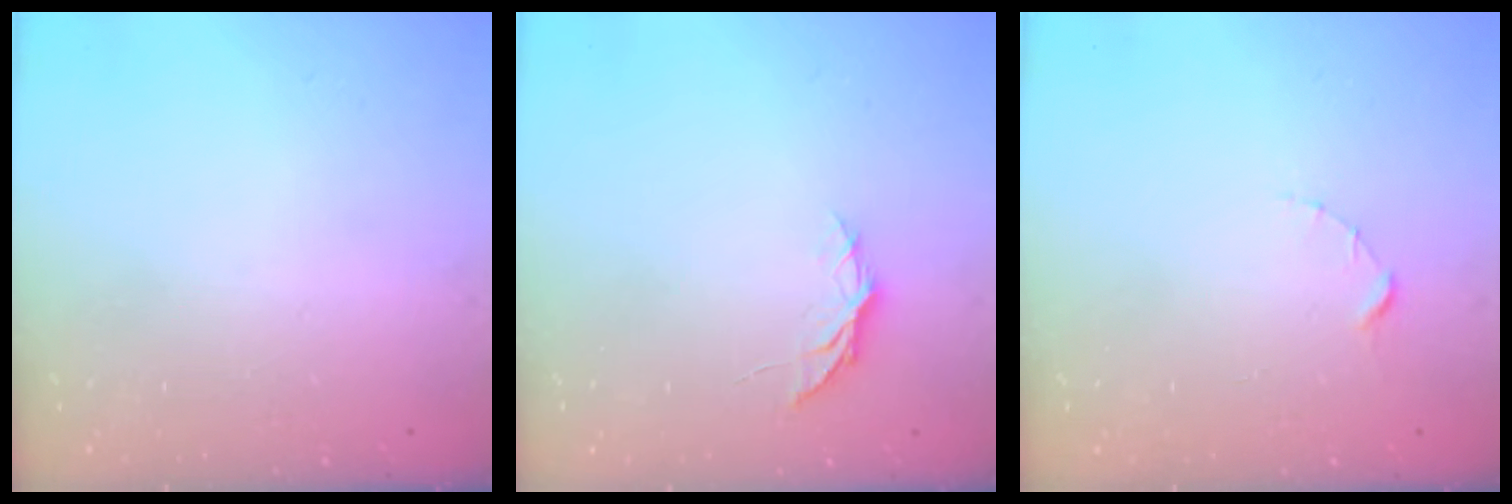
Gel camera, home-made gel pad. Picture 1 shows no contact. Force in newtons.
{"total": 5.1, "press": 5.1, "slide": 0.4}
{"total": 1.5, "press": 1.5, "slide": 0.2}